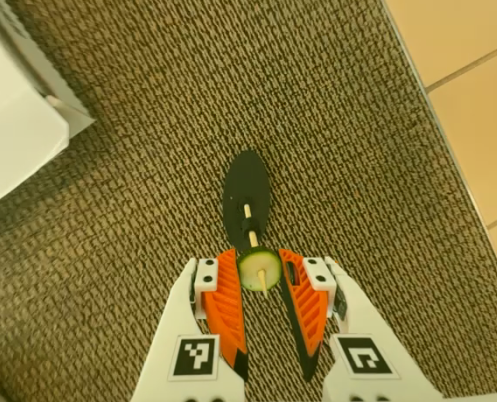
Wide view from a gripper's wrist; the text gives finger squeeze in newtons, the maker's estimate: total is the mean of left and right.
{"total": 6.2, "left": 5.8, "right": 6.7}